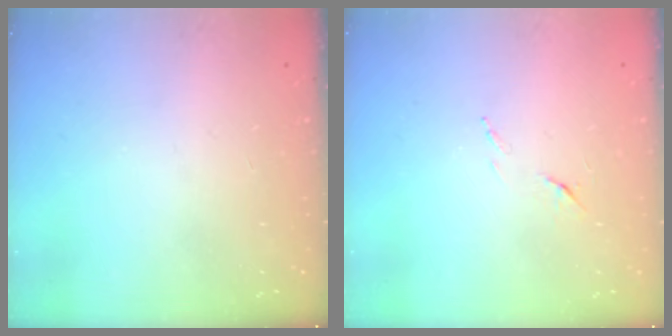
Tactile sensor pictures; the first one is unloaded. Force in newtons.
{"total": 6.8, "press": 6.8, "slide": 0.8}